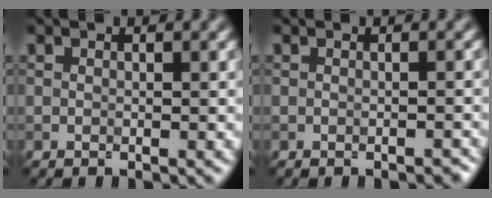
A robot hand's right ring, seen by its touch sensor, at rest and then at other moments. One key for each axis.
{"total": 0.7, "fx": -0.6, "fy": 0.1, "fz": 0.2, "tx": -0.002, "ty": 0.001, "tz": -0.008}